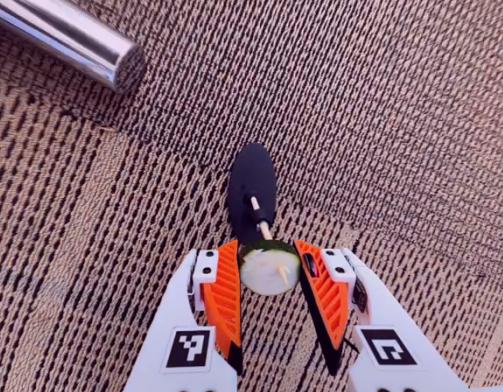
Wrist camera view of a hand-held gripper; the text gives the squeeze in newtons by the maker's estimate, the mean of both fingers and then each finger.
{"total": 9.6, "left": 9.2, "right": 10.0}